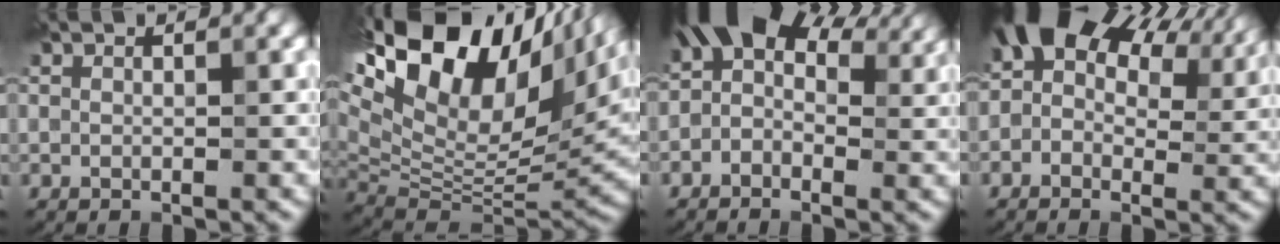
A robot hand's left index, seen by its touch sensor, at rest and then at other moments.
{"total": 19.2, "force": [9.3, 9.6, 13.8], "torque": [-0.269, 0.043, 0.170]}
{"total": 8.2, "force": [2.1, 5.5, 5.7], "torque": [-0.067, 0.018, 0.021]}
{"total": 10.5, "force": [4.3, 6.3, 7.3], "torque": [-0.104, 0.015, 0.064]}